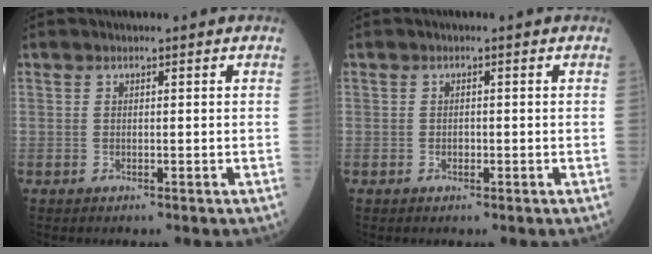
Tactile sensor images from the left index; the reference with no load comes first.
{"total": 0.8, "force": [-0.4, 0.5, 0.5], "torque": [-0.010, 0.001, -0.006]}